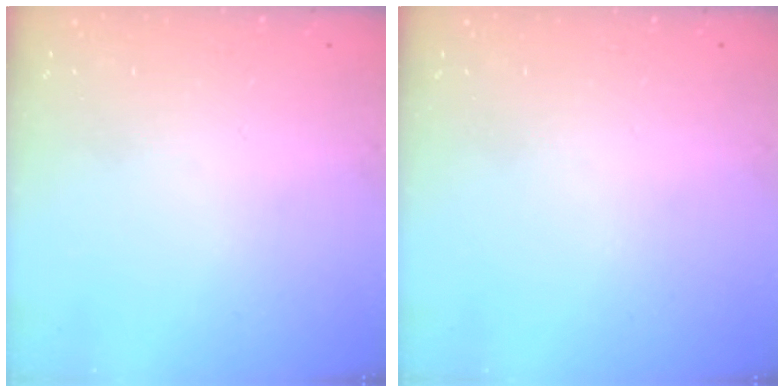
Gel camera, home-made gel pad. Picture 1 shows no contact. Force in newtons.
{"total": 0.0}